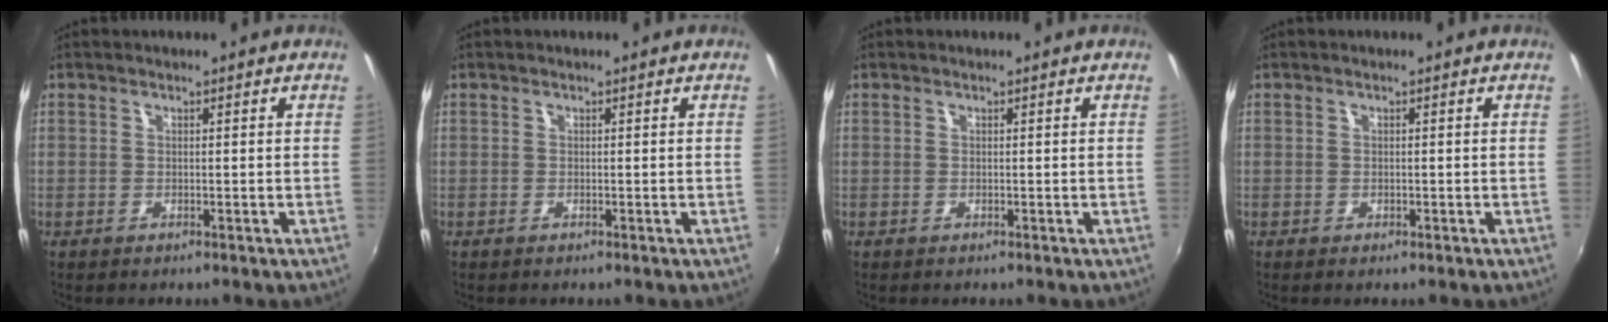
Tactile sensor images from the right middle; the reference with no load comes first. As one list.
[{"total": 0.0}, {"total": 0.0}, {"total": 0.0}]